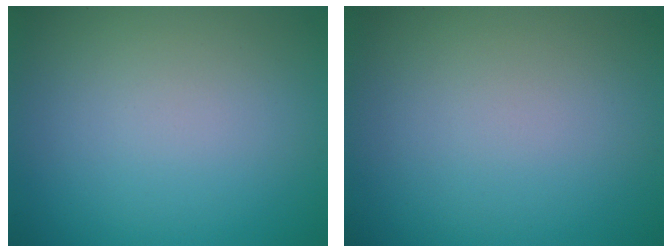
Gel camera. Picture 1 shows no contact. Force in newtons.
{"total": 0.0}